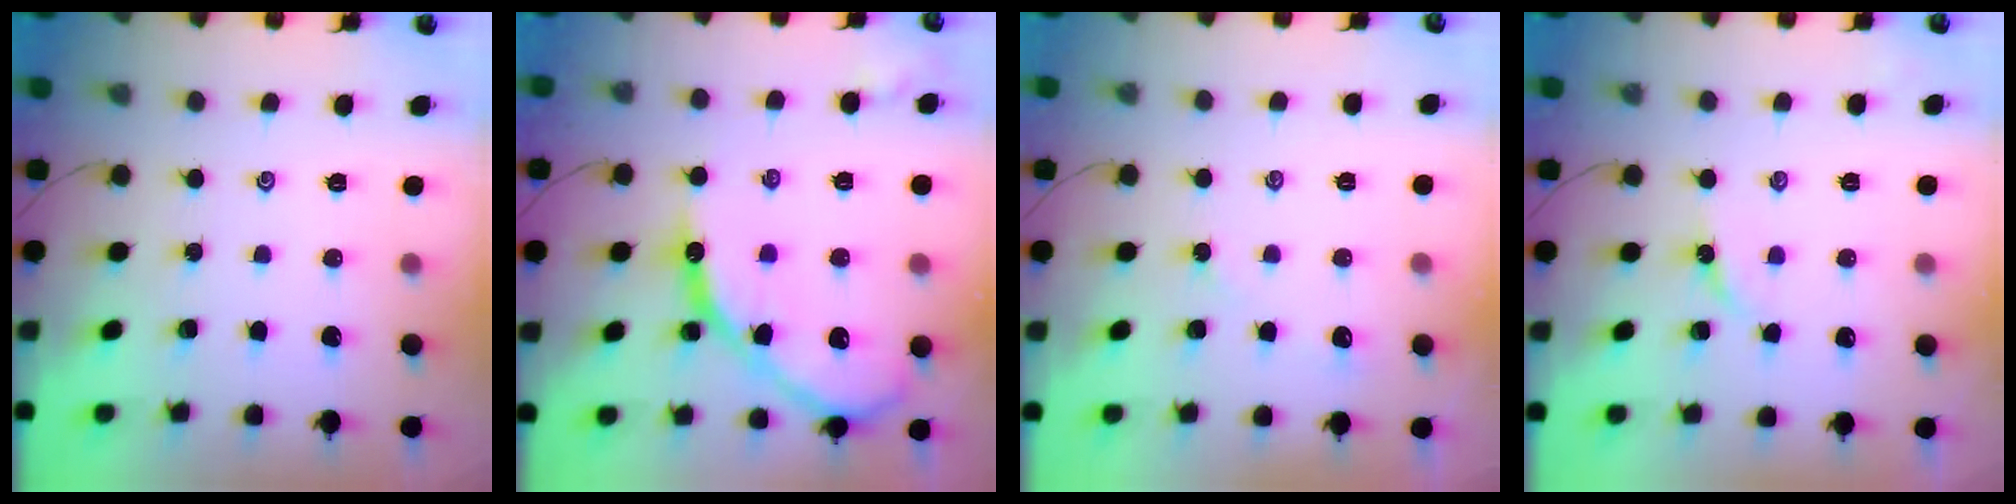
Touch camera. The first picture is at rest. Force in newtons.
{"total": 15.7, "press": 15.7, "slide": 1.4}
{"total": 2.9, "press": 2.8, "slide": 0.6}
{"total": 5.7, "press": 5.7, "slide": 0.7}